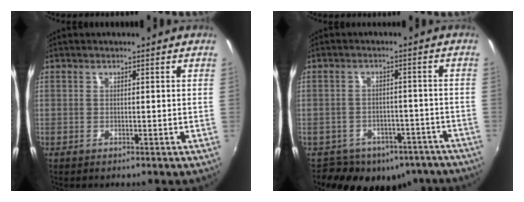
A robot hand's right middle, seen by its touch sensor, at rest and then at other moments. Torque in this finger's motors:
{"motor_torque": [1.07, -1.07, 0.19, 0.09]}